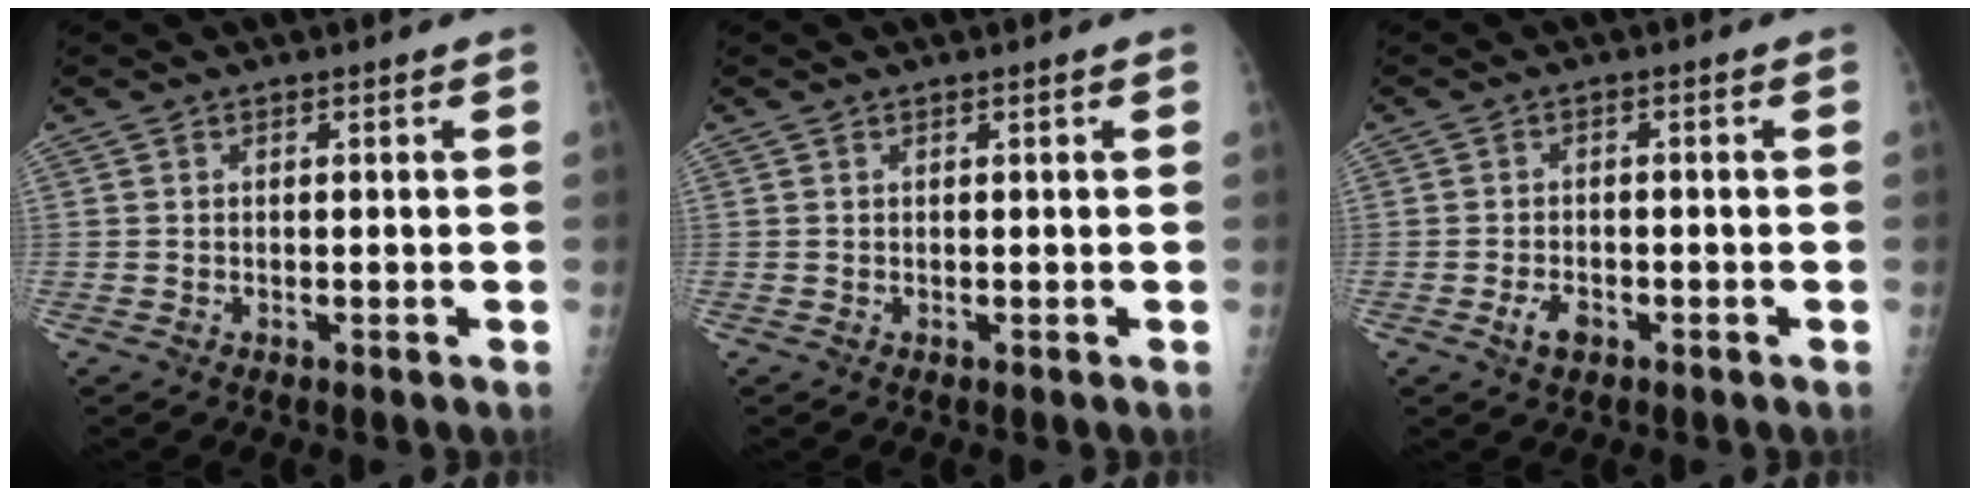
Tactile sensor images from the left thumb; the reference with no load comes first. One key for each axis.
{"total": 0.0}
{"total": 3.3, "fx": -1.7, "fy": 1.9, "fz": 2.0, "tx": -0.034, "ty": 0.010, "tz": -0.028}